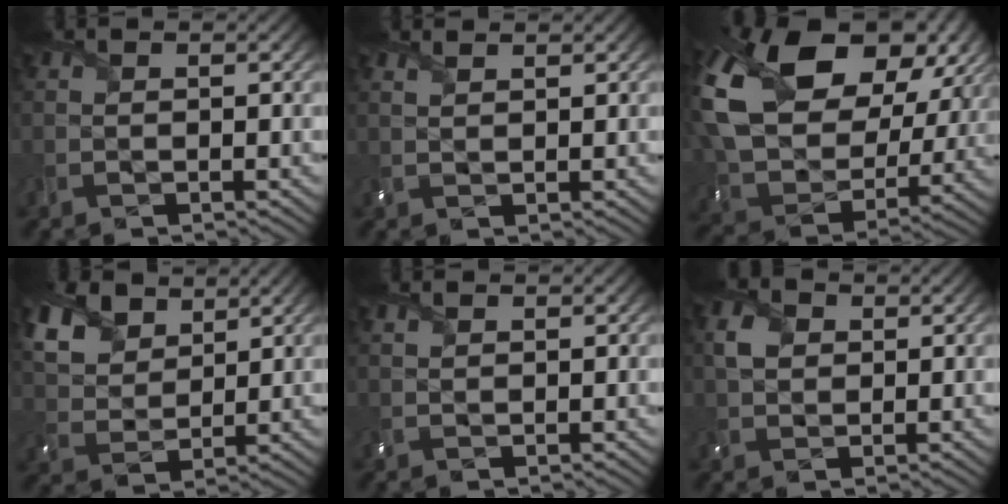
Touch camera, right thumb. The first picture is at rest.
{"total": 1.4, "force": [1.2, 0.3, 0.6], "torque": [-0.021, 0.001, 0.026]}
{"total": 19.8, "force": [6.9, 13.6, 12.6], "torque": [-0.312, 0.013, 0.140]}
{"total": 9.2, "force": [5.9, 5.4, 4.6], "torque": [-0.151, 0.009, 0.116]}
{"total": 1.2, "force": [1.0, 0.4, 0.5], "torque": [-0.019, 0.005, 0.023]}
{"total": 3.4, "force": [1.2, 2.6, 1.9], "torque": [-0.051, 0.005, 0.019]}